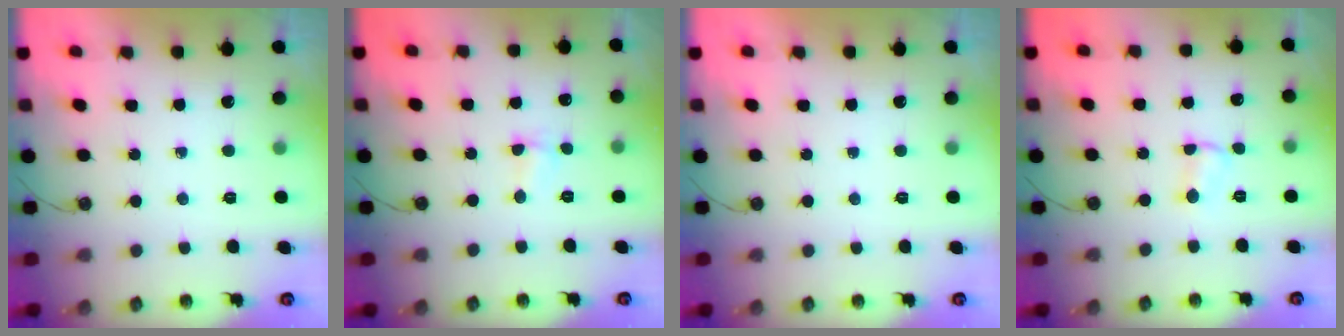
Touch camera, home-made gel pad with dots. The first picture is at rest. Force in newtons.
{"total": 2.2, "press": 2.1, "slide": 0.5}
{"total": 0.0}
{"total": 2.9, "press": 2.9, "slide": 0.5}